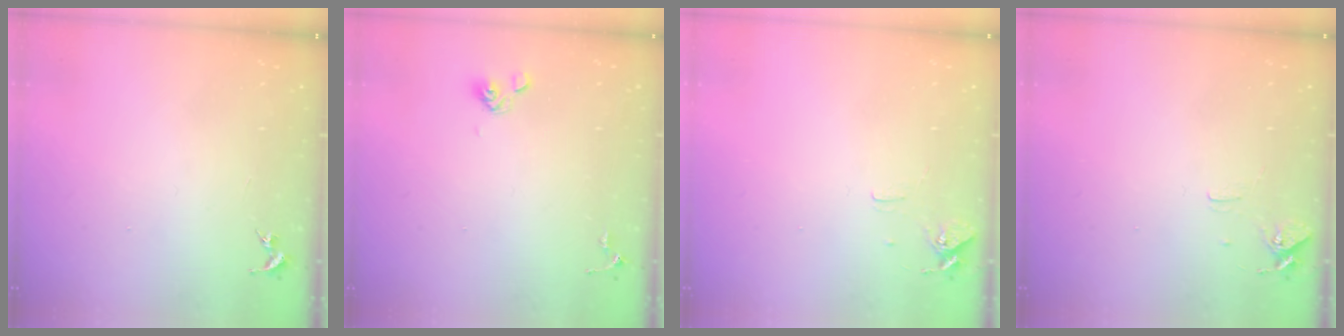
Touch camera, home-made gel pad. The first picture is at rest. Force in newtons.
{"total": 5.7, "press": 5.3, "slide": 2.1}
{"total": 7.4, "press": 7.4, "slide": 0.6}
{"total": 7.4, "press": 7.4, "slide": 0.6}